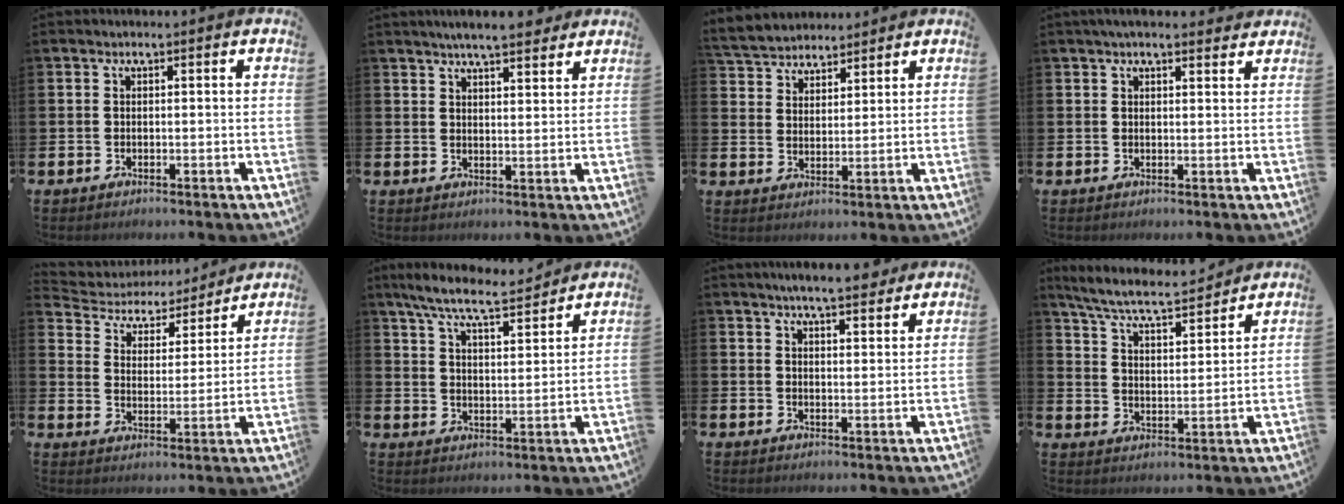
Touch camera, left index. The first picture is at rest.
{"total": 5.3, "force": [5.0, 0.4, 1.5], "torque": [-0.034, -0.019, 0.089]}
{"total": 4.7, "force": [4.5, 1.3, -0.6], "torque": [-0.012, -0.023, 0.081]}
{"total": 2.6, "force": [2.4, 0.5, 0.8], "torque": [-0.013, -0.007, 0.042]}
{"total": 4.8, "force": [4.3, 1.9, 0.4], "torque": [-0.037, -0.039, 0.066]}
{"total": 8.1, "force": [7.5, 0.9, 3.0], "torque": [-0.083, -0.039, 0.132]}
{"total": 5.6, "force": [5.3, 0.5, 1.6], "torque": [-0.028, -0.025, 0.093]}
{"total": 6.8, "force": [6.4, 0.7, 2.3], "torque": [-0.069, -0.046, 0.107]}